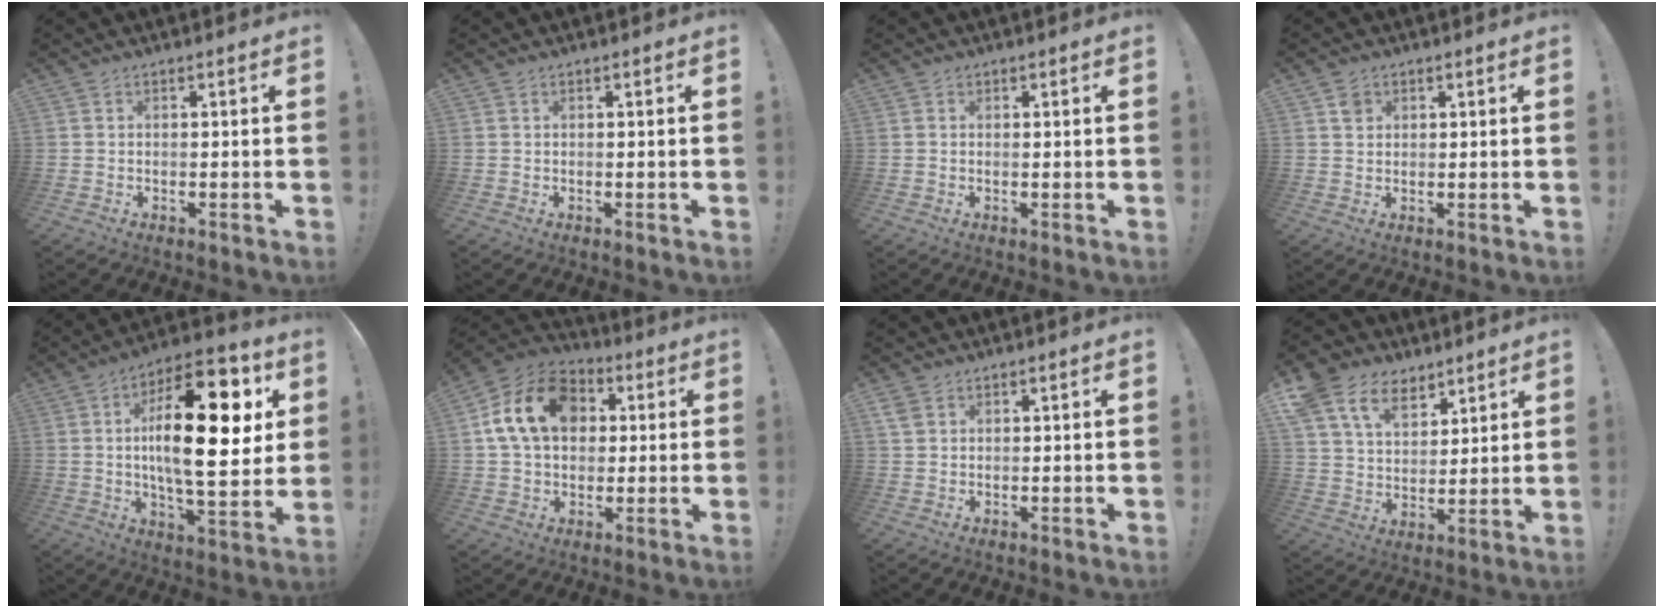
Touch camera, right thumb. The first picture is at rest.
{"total": 0.0}
{"total": 0.5, "force": [0.3, 0.4, -0.1], "torque": [0.007, -0.001, 0.006]}
{"total": 2.6, "force": [1.4, 2.1, 0.4], "torque": [0.010, -0.004, 0.023]}
{"total": 25.3, "force": [4.8, 10.1, 22.7], "torque": [-0.364, -0.021, 0.070]}
{"total": 18.0, "force": [4.7, 13.3, 11.1], "torque": [-0.177, 0.008, 0.092]}
{"total": 3.0, "force": [1.6, 1.9, 1.7], "torque": [-0.027, -0.002, 0.032]}
{"total": 14.1, "force": [8.8, 9.2, 6.1], "torque": [-0.111, -0.044, 0.170]}